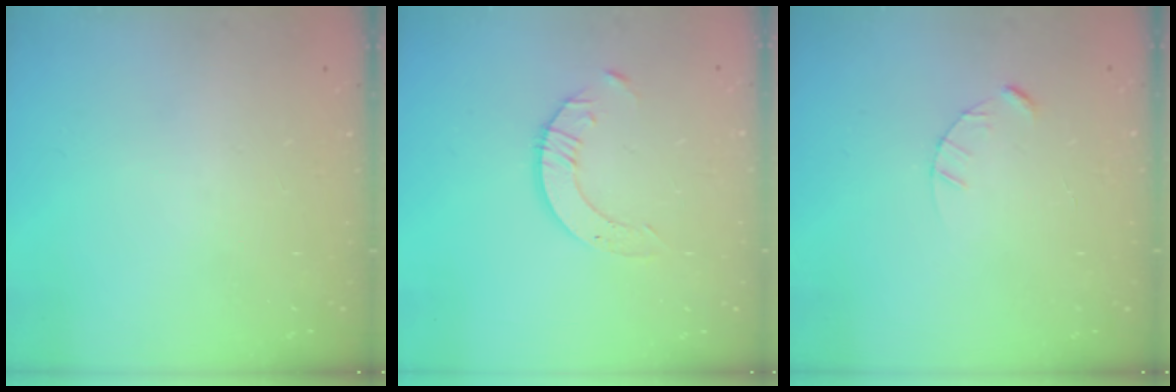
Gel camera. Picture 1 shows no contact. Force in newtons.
{"total": 3.4, "press": 3.4, "slide": 0.3}
{"total": 2.4, "press": 2.4, "slide": 0.3}